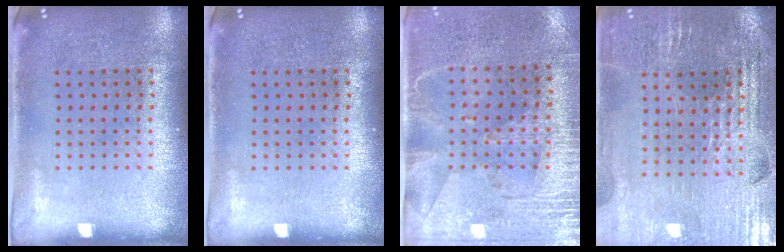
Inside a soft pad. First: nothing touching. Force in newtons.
{"total": 0.0}
{"total": 2.9, "press": 2.5, "slide": 1.4}
{"total": 2.8, "press": 2.8, "slide": 0.5}